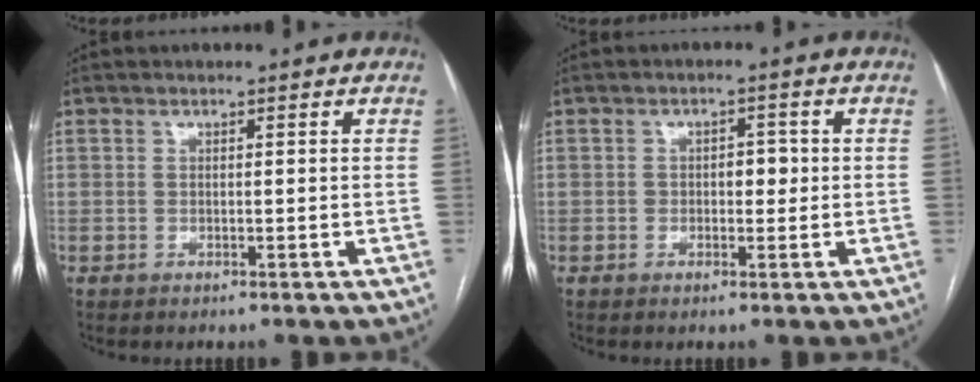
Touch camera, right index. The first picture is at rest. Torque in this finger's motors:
{"motor_torque": [0.37, 0.02, 0.05, 0.03]}